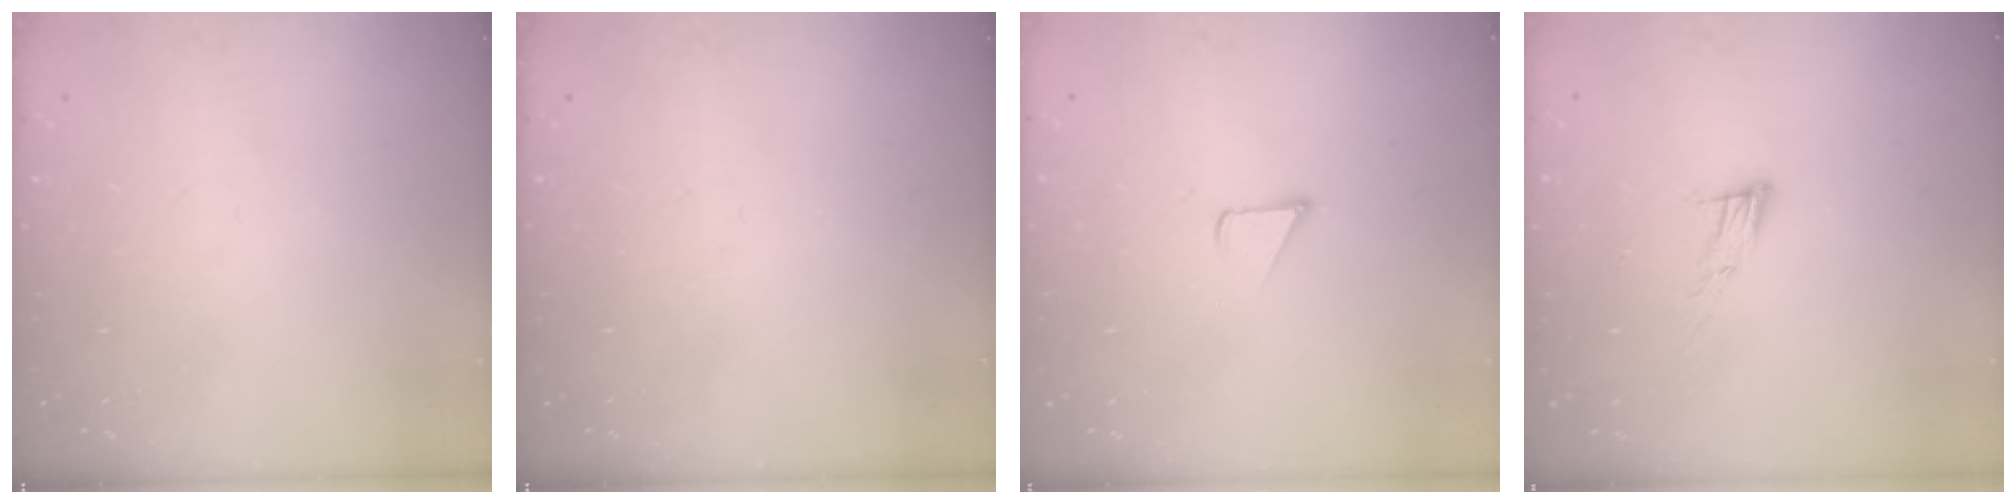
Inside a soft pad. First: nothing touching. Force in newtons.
{"total": 0.0}
{"total": 1.7, "press": 1.7, "slide": 0.1}
{"total": 8.5, "press": 8.4, "slide": 1.5}